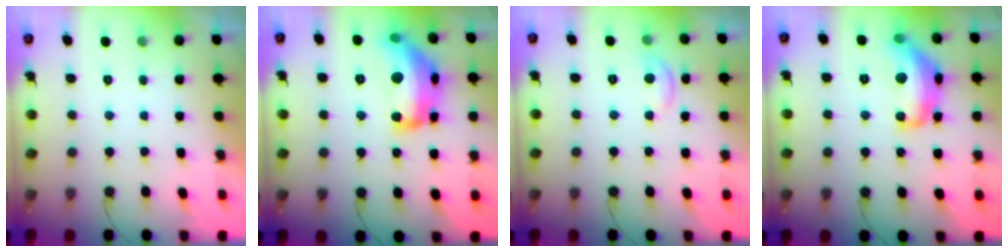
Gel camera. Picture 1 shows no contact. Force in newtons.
{"total": 19.1, "press": 19.0, "slide": 1.0}
{"total": 7.2, "press": 7.1, "slide": 0.8}
{"total": 14.5, "press": 14.5, "slide": 0.8}